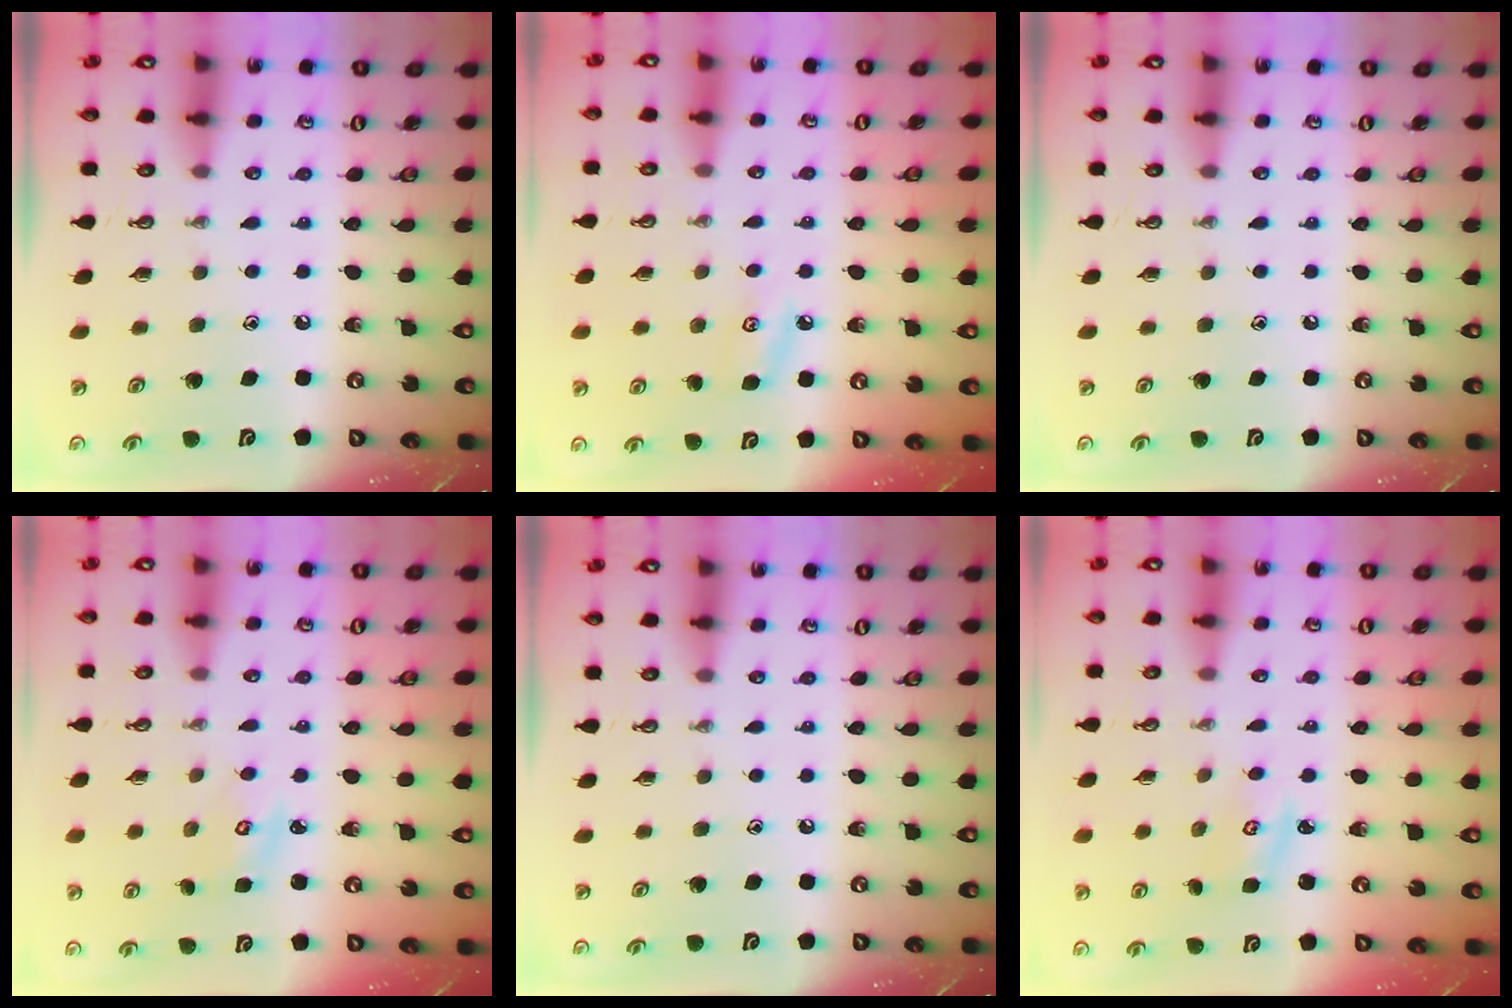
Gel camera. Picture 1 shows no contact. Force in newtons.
{"total": 5.4, "press": 5.4, "slide": 0.5}
{"total": 0.0}
{"total": 2.9, "press": 2.9, "slide": 0.3}
{"total": 0.0}
{"total": 3.1, "press": 3.1, "slide": 0.4}